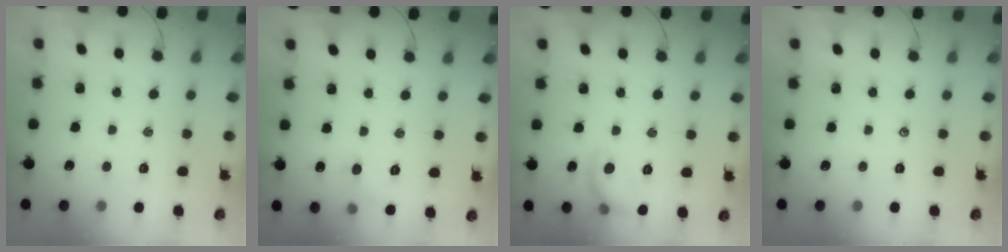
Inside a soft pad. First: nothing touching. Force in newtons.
{"total": 5.2, "press": 4.9, "slide": 1.6}
{"total": 8.5, "press": 8.5, "slide": 1.0}
{"total": 0.0}